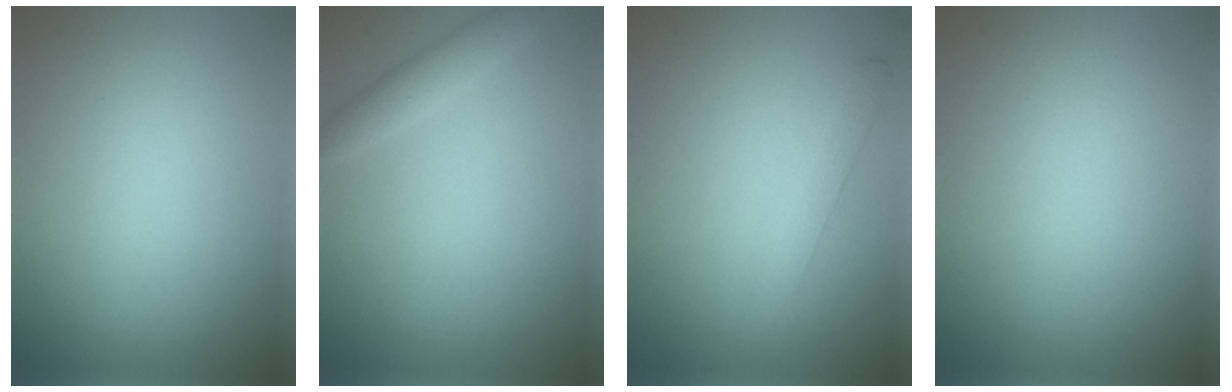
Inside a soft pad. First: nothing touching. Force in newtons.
{"total": 1.9, "press": 1.9, "slide": 0.1}
{"total": 1.7, "press": 1.7, "slide": 0.1}
{"total": 0.0}